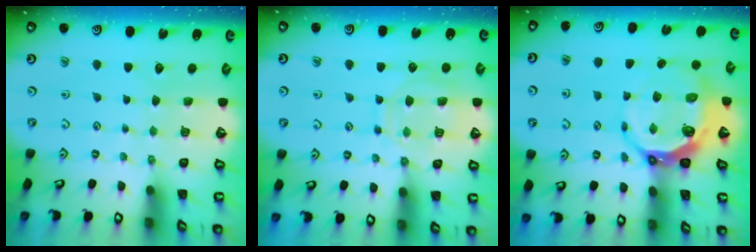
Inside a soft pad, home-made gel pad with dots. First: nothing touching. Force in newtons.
{"total": 11.7, "press": 11.7, "slide": 1.1}
{"total": 10.1, "press": 9.2, "slide": 4.3}